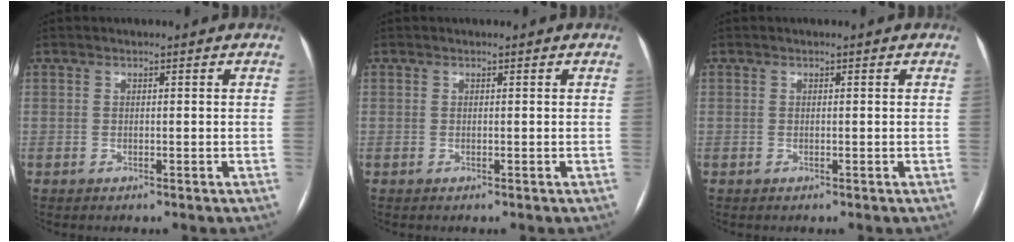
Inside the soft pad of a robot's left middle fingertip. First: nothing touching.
{"total": 0.0}
{"total": 0.0}